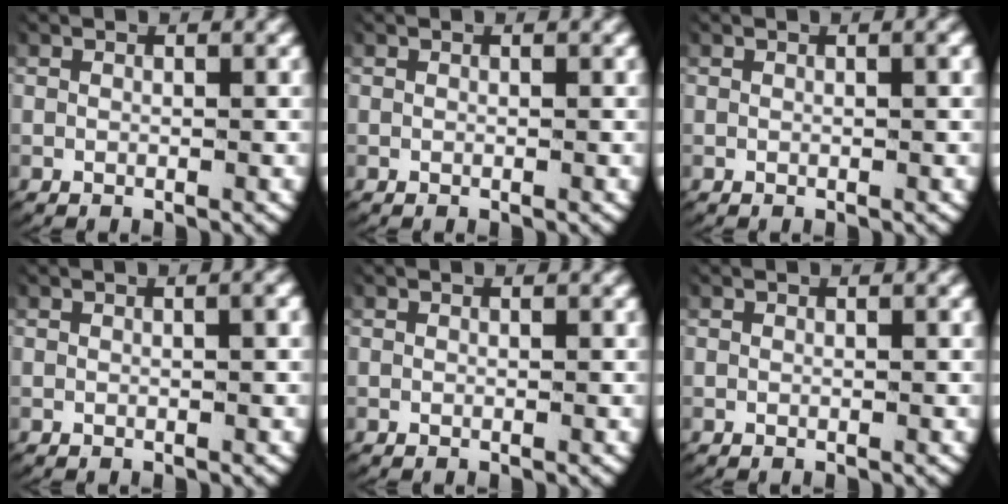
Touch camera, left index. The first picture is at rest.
{"total": 0.0}
{"total": 0.6, "force": [0.3, -0.2, 0.5], "torque": [-0.007, 0.004, 0.005]}
{"total": 0.9, "force": [0.4, -0.1, 0.8], "torque": [-0.011, 0.007, 0.006]}
{"total": 0.0}
{"total": 0.0}